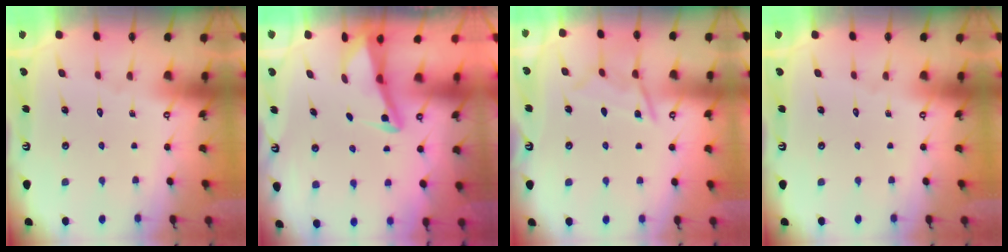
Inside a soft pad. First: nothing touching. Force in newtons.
{"total": 2.8, "press": 2.8, "slide": 0.4}
{"total": 9.4, "press": 9.3, "slide": 0.9}
{"total": 0.0}